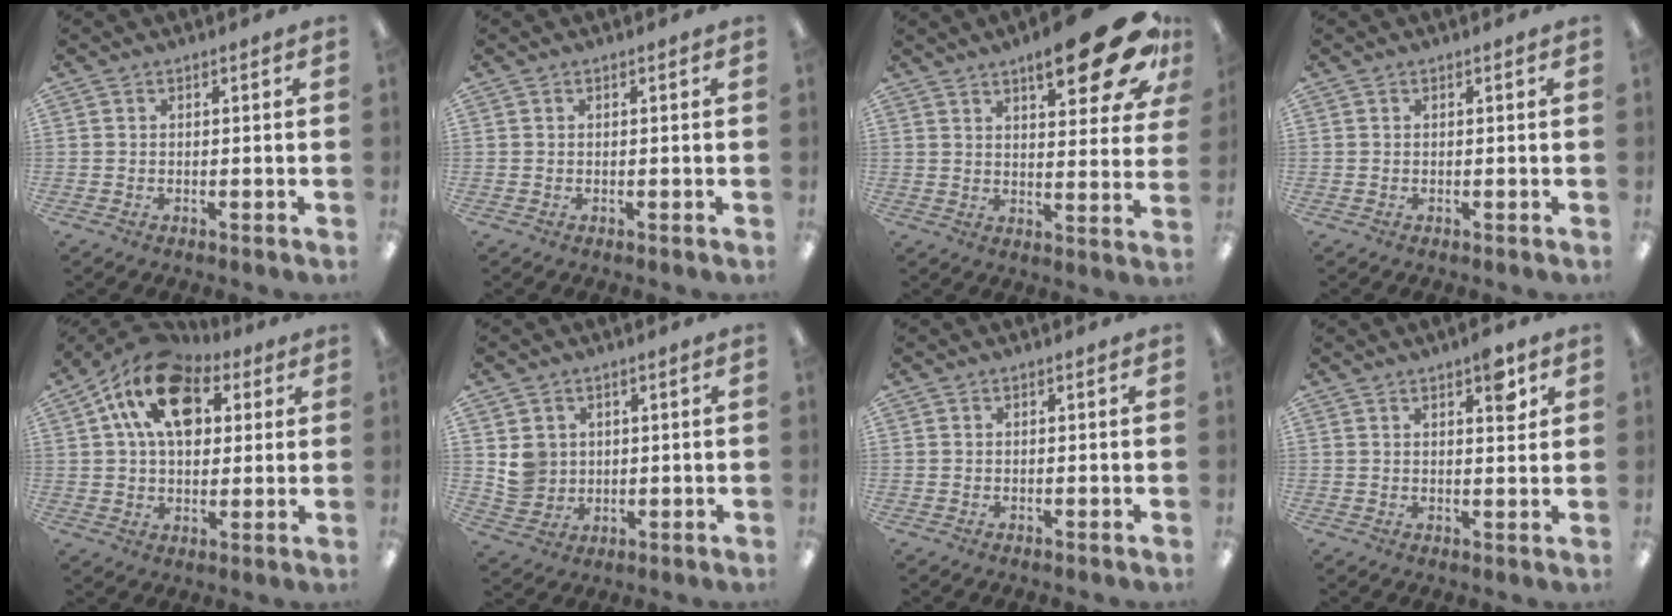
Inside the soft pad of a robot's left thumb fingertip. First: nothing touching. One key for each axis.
{"total": 0.0}
{"total": 19.3, "fx": 10.9, "fy": 6.5, "fz": 14.6, "tx": -0.186, "ty": -0.060, "tz": 0.166}
{"total": 0.0}
{"total": 16.1, "fx": 6.8, "fy": 10.5, "fz": 10.1, "tx": -0.178, "ty": -0.016, "tz": 0.124}
{"total": 5.6, "fx": 1.3, "fy": 5.3, "fz": 1.1, "tx": -0.014, "ty": 0.002, "tz": 0.026}
{"total": 0.0}
{"total": 5.8, "fx": 3.2, "fy": 2.2, "fz": 4.3, "tx": -0.038, "ty": -0.019, "tz": 0.044}